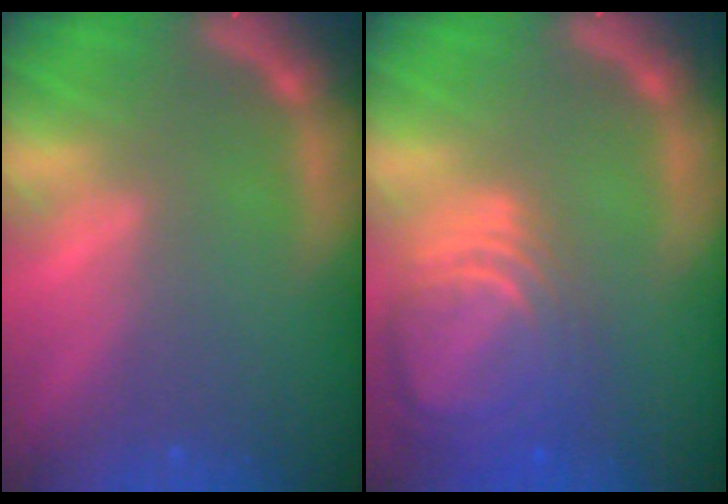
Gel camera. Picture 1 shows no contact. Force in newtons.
{"total": 9.5}